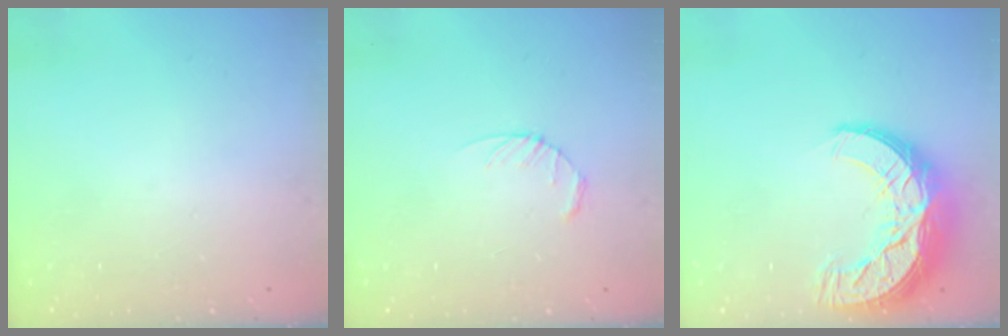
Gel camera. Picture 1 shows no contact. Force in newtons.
{"total": 3.2, "press": 3.2, "slide": 0.5}
{"total": 16.4, "press": 16.4, "slide": 0.9}